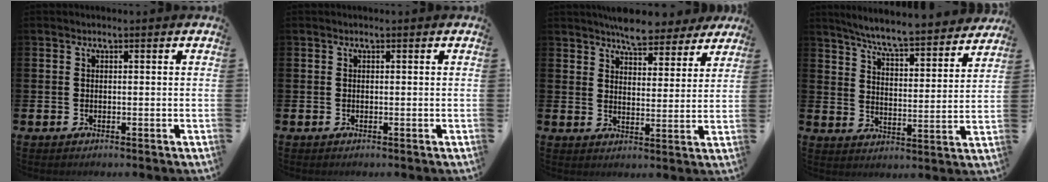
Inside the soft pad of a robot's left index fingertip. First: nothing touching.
{"total": 0.0}
{"total": 7.0, "force": [6.6, 1.8, 1.3], "torque": [-0.030, -0.039, 0.119]}
{"total": 7.0, "force": [6.7, -0.1, 2.1], "torque": [-0.065, -0.052, 0.113]}